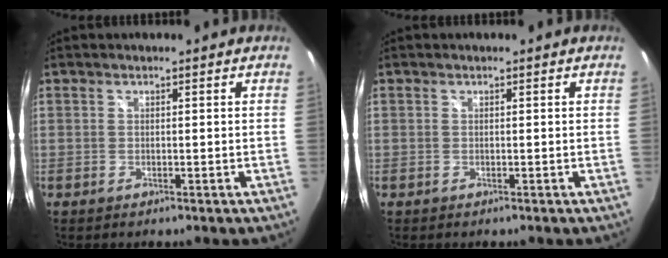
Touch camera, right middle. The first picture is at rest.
{"total": 0.0}